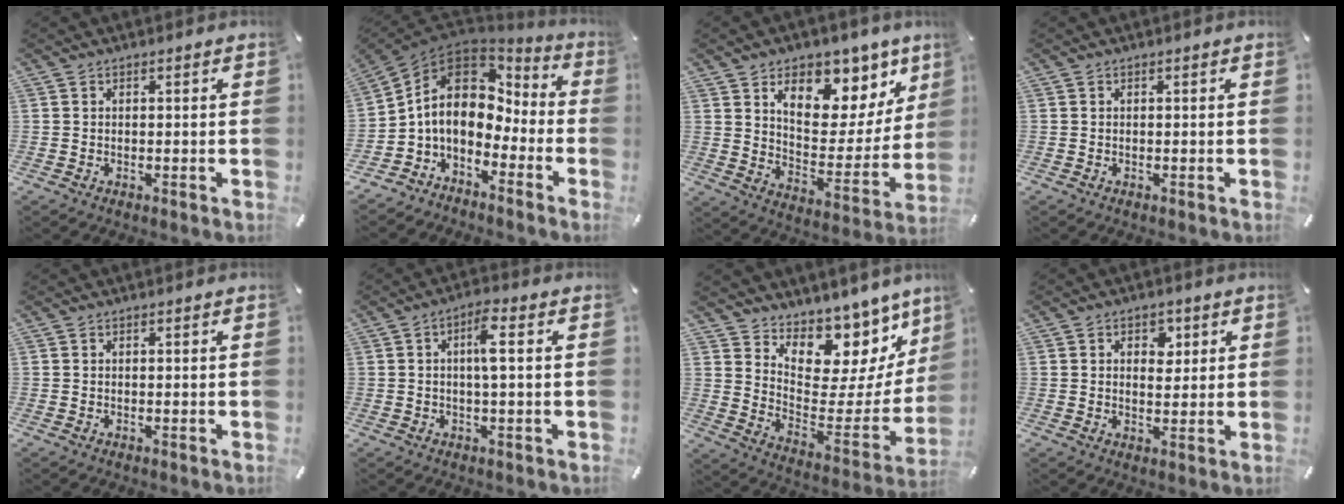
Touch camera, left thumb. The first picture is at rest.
{"total": 10.9, "force": [0.1, 8.6, 6.7], "torque": [-0.137, -0.005, -0.004]}
{"total": 14.6, "force": [9.3, 8.6, 7.2], "torque": [-0.091, -0.073, 0.157]}
{"total": 0.0}
{"total": 0.0}
{"total": 5.9, "force": [0.7, 1.2, 5.7], "torque": [-0.104, 0.005, 0.006]}
{"total": 12.0, "force": [9.8, 6.7, 2.2], "torque": [-0.014, -0.115, 0.162]}
{"total": 4.9, "force": [1.7, 3.7, 2.8], "torque": [-0.016, -0.009, 0.017]}